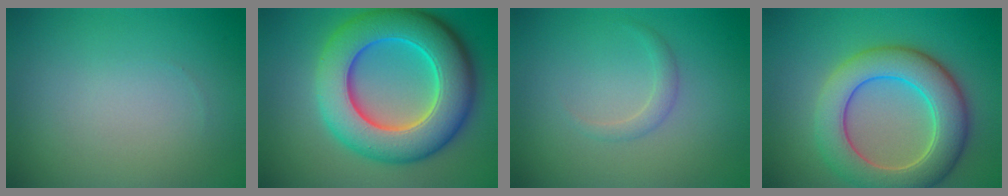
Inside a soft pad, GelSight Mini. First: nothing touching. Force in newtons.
{"total": 11.9, "press": 11.9, "slide": 0.4}
{"total": 0.7, "press": 0.7, "slide": 0.1}
{"total": 8.3, "press": 8.3, "slide": 0.6}